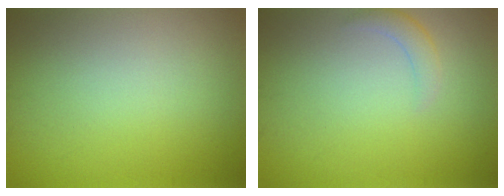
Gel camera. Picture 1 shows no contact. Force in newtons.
{"total": 1.5, "press": 1.5, "slide": 0.1}